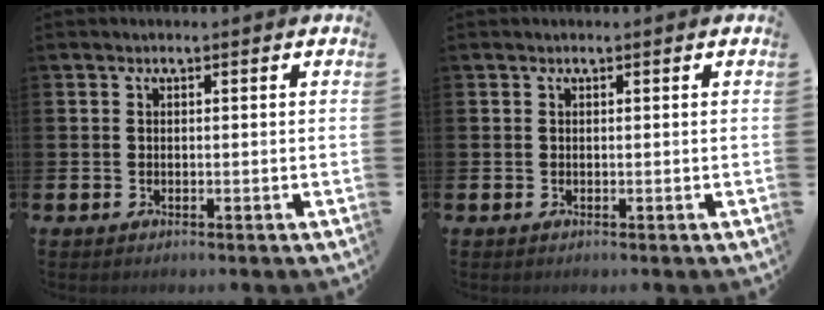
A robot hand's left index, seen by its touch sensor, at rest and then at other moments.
{"total": 0.0}